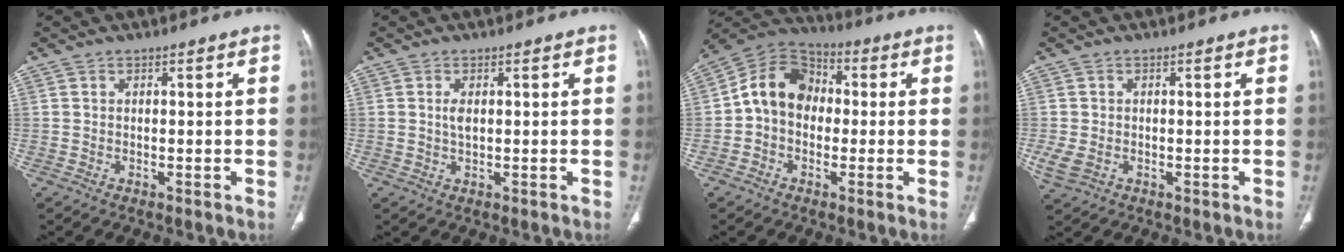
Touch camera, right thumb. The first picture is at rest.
{"total": 2.0, "force": [0.3, 1.0, 1.7], "torque": [-0.035, -0.001, 0.005]}
{"total": 11.4, "force": [-0.2, 9.0, 7.0], "torque": [-0.102, 0.039, -0.022]}
{"total": 3.5, "force": [-0.7, 2.6, 2.3], "torque": [-0.062, -0.002, -0.007]}